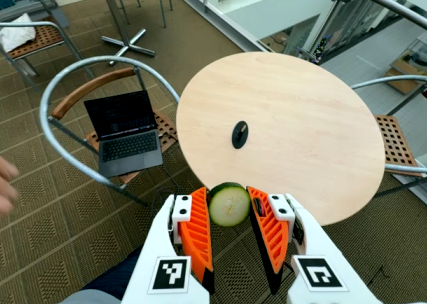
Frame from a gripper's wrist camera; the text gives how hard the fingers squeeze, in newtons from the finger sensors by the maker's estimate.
{"total": 8.2, "left": 7.7, "right": 8.6}